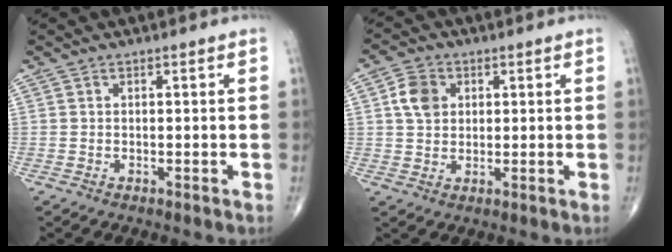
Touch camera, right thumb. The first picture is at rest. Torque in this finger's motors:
{"motor_torque": [0.29, 1.67, 0.20, 0.23, 0.04]}